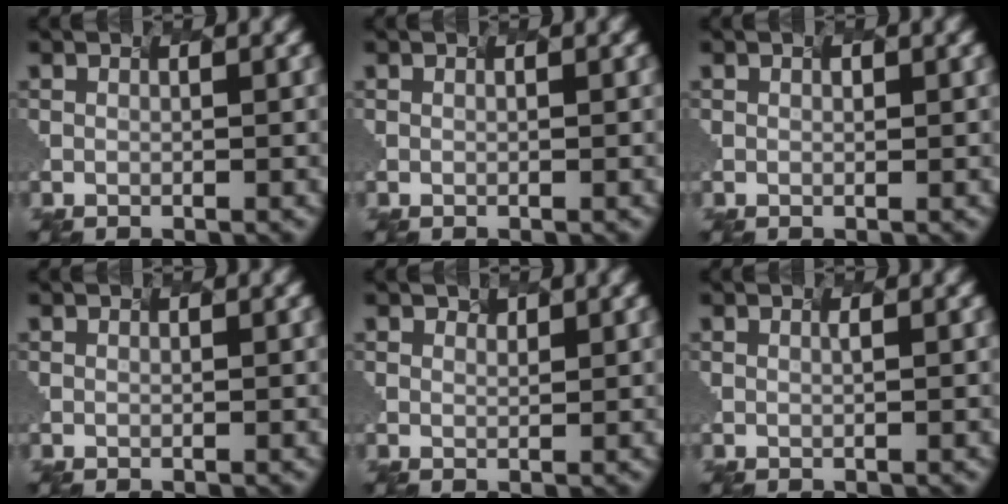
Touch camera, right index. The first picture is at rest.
{"total": 0.0}
{"total": 0.6, "force": [-0.3, -0.4, -0.4], "torque": [0.001, -0.004, 0.008]}
{"total": 0.0}
{"total": 1.0, "force": [0.0, -0.8, -0.7], "torque": [-0.002, -0.007, 0.028]}
{"total": 0.6, "force": [-0.4, -0.4, -0.2], "torque": [-0.006, -0.001, 0.006]}